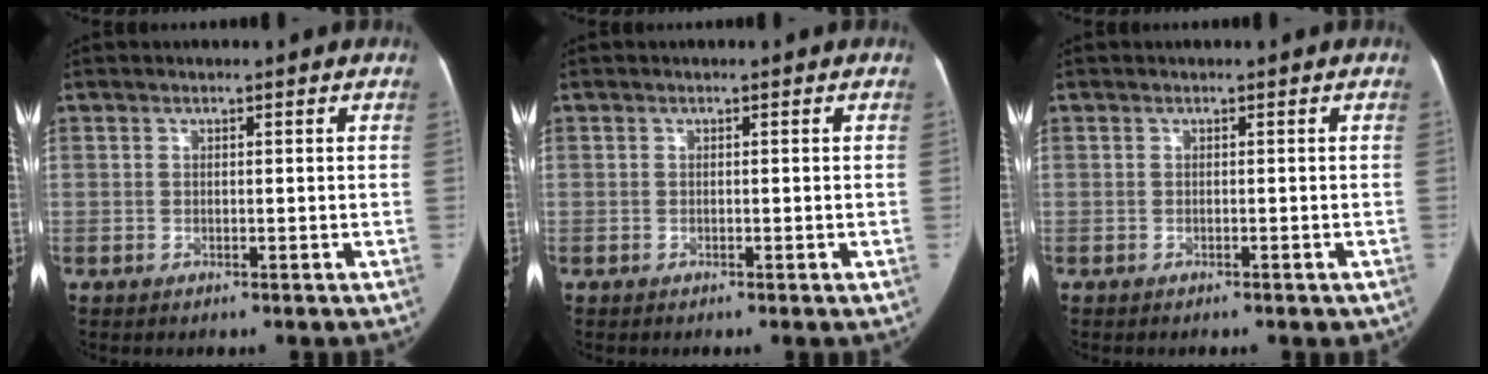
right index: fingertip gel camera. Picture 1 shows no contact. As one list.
[{"total": 0.7, "force": [-0.4, -0.1, 0.5], "torque": [-0.009, -0.001, -0.004]}, {"total": 1.4, "force": [-1.0, 0.4, 0.8], "torque": [-0.007, -0.002, -0.009]}]